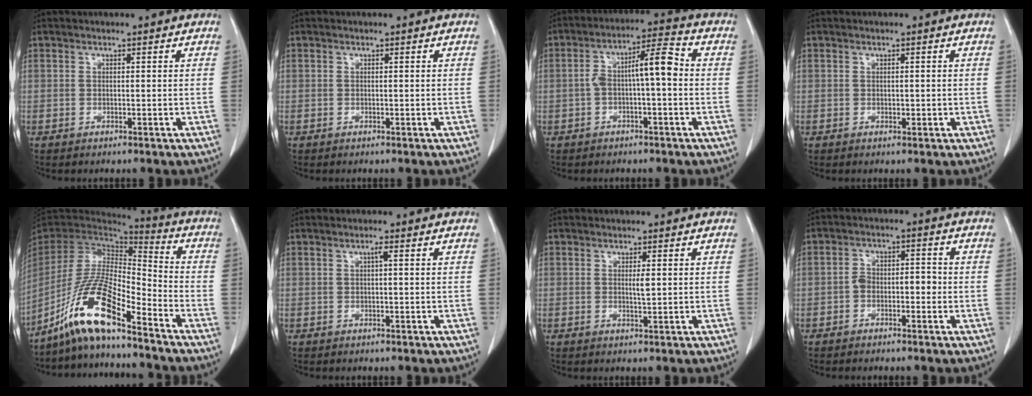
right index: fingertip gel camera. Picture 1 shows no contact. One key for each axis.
{"total": 0.0}
{"total": 7.6, "fx": -0.4, "fy": 1.6, "fz": 7.4, "tx": -0.134, "ty": 0.033, "tz": -0.007}
{"total": 1.0, "fx": 0.0, "fy": 0.7, "fz": 0.7, "tx": -0.009, "ty": 0.001, "tz": 0.001}
{"total": 14.0, "fx": -9.6, "fy": 1.9, "fz": 10.0, "tx": -0.198, "ty": -0.005, "tz": -0.180}
{"total": 0.7, "fx": 0.1, "fy": -0.1, "fz": 0.7, "tx": -0.012, "ty": 0.002, "tz": 0.002}
{"total": 1.6, "fx": 0.3, "fy": 0.2, "fz": 1.5, "tx": -0.028, "ty": -0.001, "tz": 0.004}
{"total": 4.1, "fx": -1.2, "fy": 2.3, "fz": 3.1, "tx": -0.053, "ty": 0.025, "tz": -0.021}